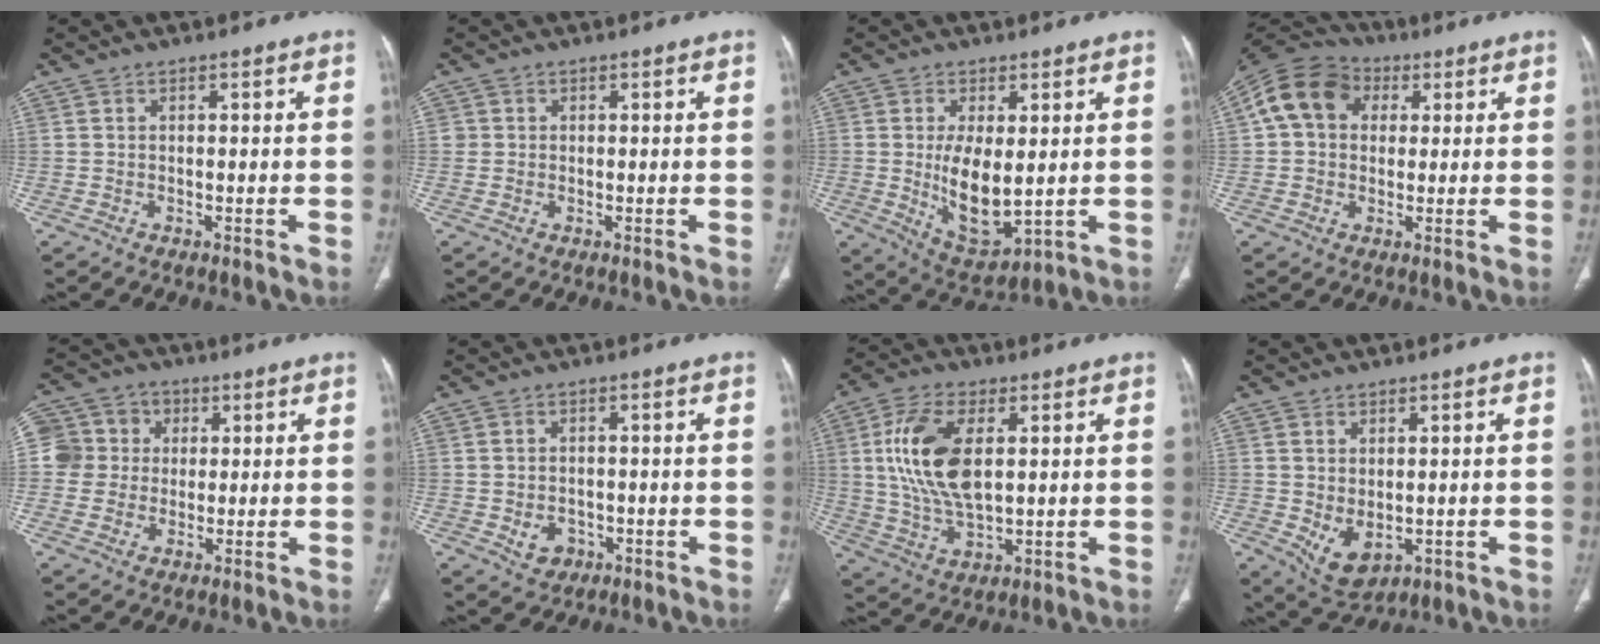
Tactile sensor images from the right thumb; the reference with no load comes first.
{"total": 1.1, "force": [0.2, 1.1, 0.0], "torque": [0.010, 0.004, 0.001]}
{"total": 10.4, "force": [0.2, 4.9, 9.1], "torque": [-0.150, -0.025, 0.022]}
{"total": 12.6, "force": [3.1, 10.1, 6.9], "torque": [-0.120, 0.025, 0.044]}
{"total": 9.1, "force": [1.3, 8.7, 2.1], "torque": [-0.017, 0.017, 0.017]}
{"total": 3.9, "force": [-1.2, 3.2, 1.9], "torque": [-0.020, 0.006, -0.008]}
{"total": 14.7, "force": [3.0, 7.5, 12.2], "torque": [-0.245, -0.008, 0.062]}
{"total": 6.1, "force": [-0.6, 3.9, 4.6], "torque": [-0.071, -0.009, 0.012]}